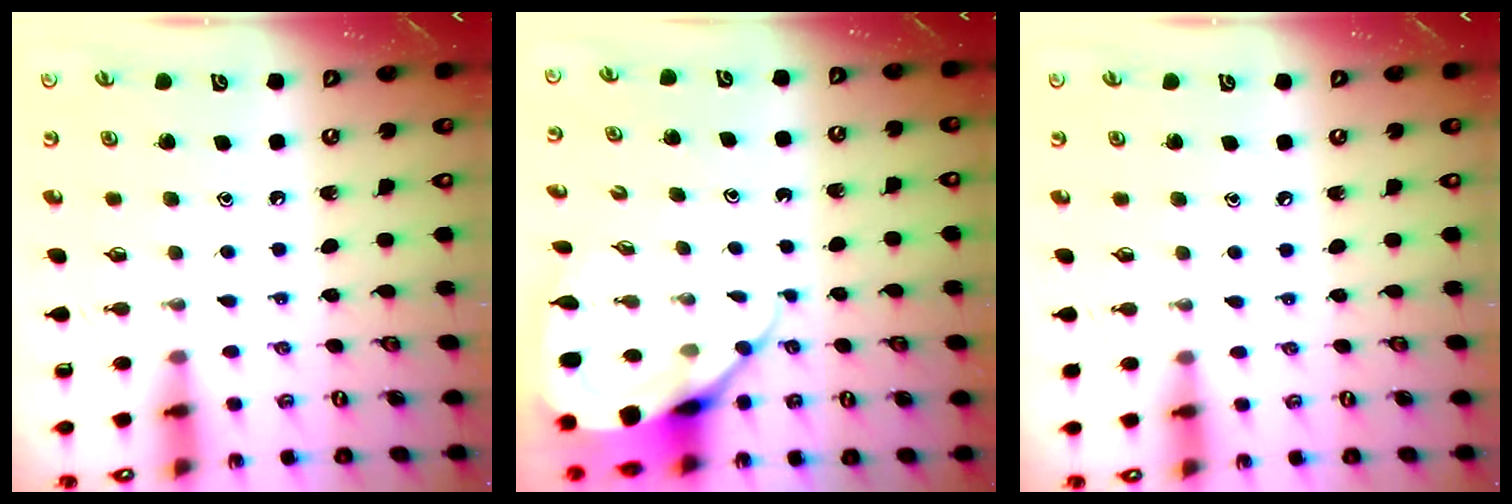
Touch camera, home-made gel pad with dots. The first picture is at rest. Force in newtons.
{"total": 8.6, "press": 8.5, "slide": 1.0}
{"total": 2.5, "press": 2.5, "slide": 0.4}